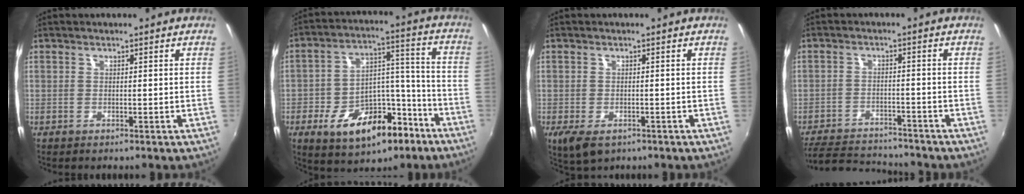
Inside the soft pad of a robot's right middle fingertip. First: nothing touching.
{"total": 16.2, "force": [-9.1, 9.2, 9.7], "torque": [-0.179, 0.034, -0.125]}
{"total": 5.6, "force": [-3.0, 3.0, 3.7], "torque": [-0.076, -0.024, -0.047]}
{"total": 11.2, "force": [-10.4, 2.9, 3.1], "torque": [-0.087, 0.005, -0.163]}